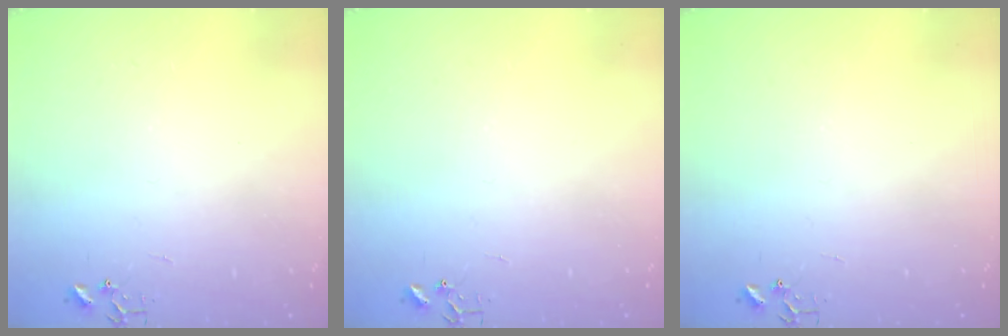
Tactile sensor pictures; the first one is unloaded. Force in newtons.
{"total": 0.0}
{"total": 0.0}